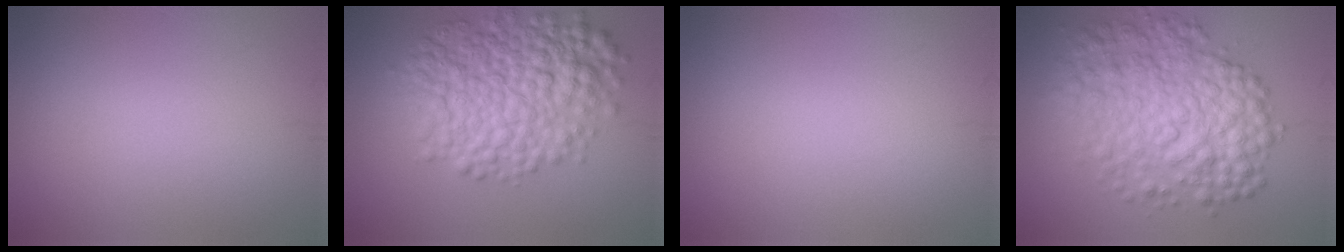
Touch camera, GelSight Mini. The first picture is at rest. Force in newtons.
{"total": 8.6, "press": 8.6, "slide": 0.0}
{"total": 0.0}
{"total": 8.1, "press": 8.1, "slide": 0.1}